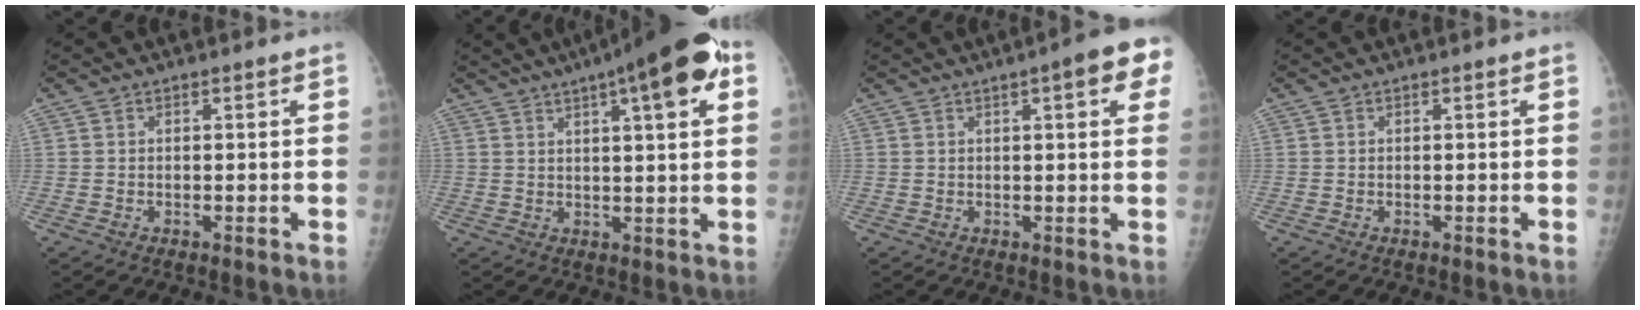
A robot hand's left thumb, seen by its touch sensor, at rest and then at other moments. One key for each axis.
{"total": 15.0, "fx": 7.1, "fy": 3.7, "fz": 12.7, "tx": -0.163, "ty": 0.006, "tz": 0.094}
{"total": 7.8, "fx": 3.3, "fy": 1.6, "fz": 6.9, "tx": -0.071, "ty": 0.002, "tz": 0.033}
{"total": 0.0}